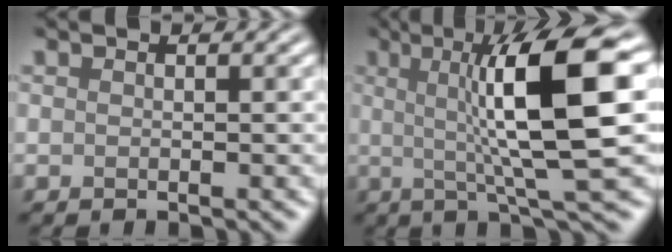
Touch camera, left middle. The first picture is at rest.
{"total": 10.7, "force": [1.6, 1.9, 10.4], "torque": [-0.141, 0.005, 0.028]}